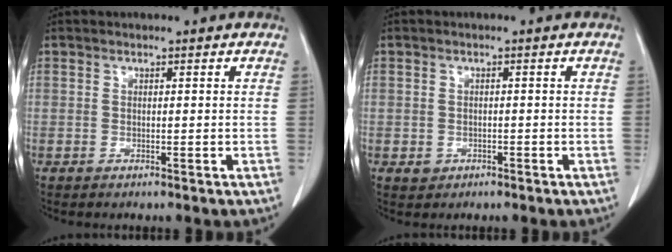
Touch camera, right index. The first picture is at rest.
{"total": 1.6, "force": [-0.7, 1.4, 0.2], "torque": [0.002, 0.006, -0.008]}